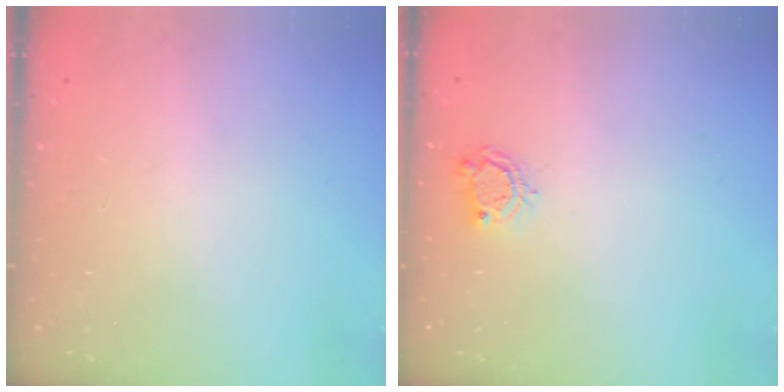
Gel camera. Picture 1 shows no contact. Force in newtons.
{"total": 5.7, "press": 5.7, "slide": 0.4}